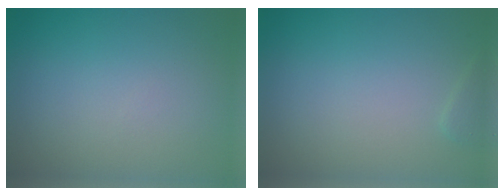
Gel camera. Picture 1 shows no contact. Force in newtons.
{"total": 0.6, "press": 0.6, "slide": 0.1}